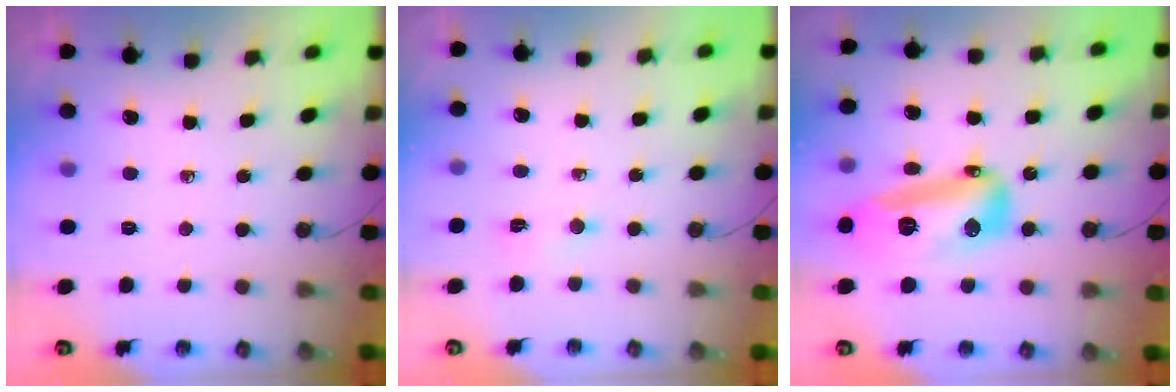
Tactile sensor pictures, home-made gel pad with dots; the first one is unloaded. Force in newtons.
{"total": 3.8, "press": 3.7, "slide": 0.6}
{"total": 17.6, "press": 17.5, "slide": 1.5}